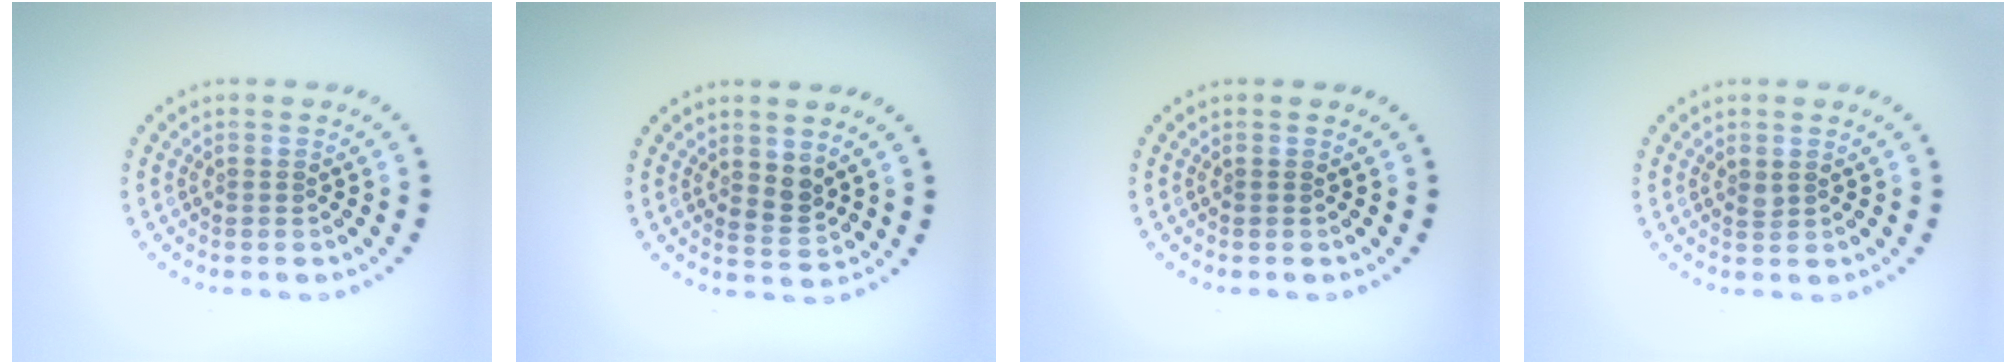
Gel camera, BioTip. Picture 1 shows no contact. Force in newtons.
{"total": 1.7, "press": 1.4, "slide": 0.9}
{"total": 0.0}
{"total": 0.6, "press": 0.5, "slide": 0.3}